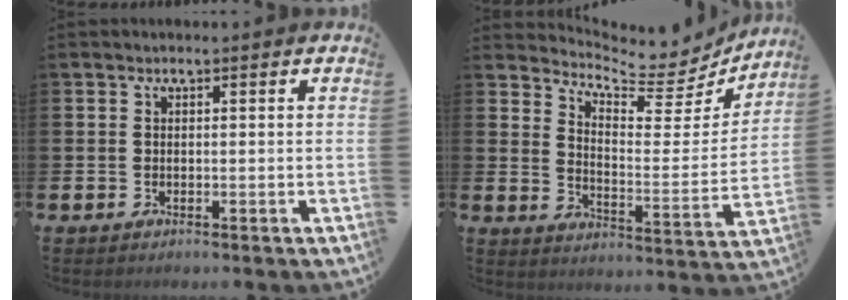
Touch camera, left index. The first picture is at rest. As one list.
[{"total": 6.6, "force": [6.1, 2.0, 1.4], "torque": [-0.042, -0.063, 0.099]}]